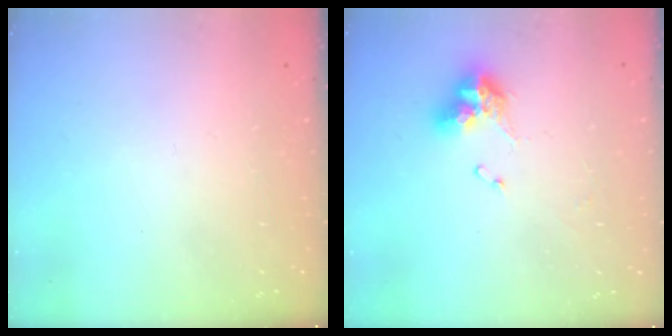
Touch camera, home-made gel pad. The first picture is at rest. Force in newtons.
{"total": 10.4, "press": 10.3, "slide": 1.1}